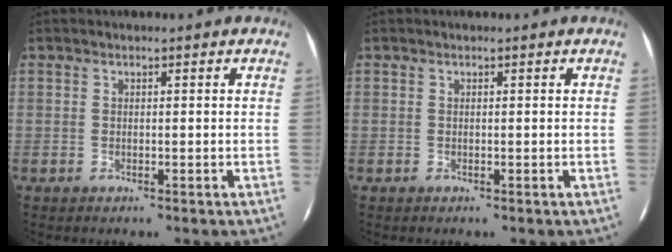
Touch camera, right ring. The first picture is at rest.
{"total": 0.0}